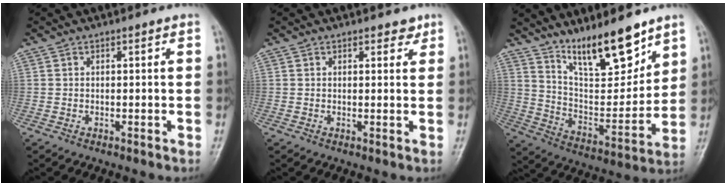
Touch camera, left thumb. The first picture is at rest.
{"total": 1.9, "force": [1.4, 1.1, 0.8], "torque": [0.005, -0.006, 0.013]}
{"total": 15.5, "force": [11.5, 4.4, 9.4], "torque": [-0.116, -0.081, 0.209]}